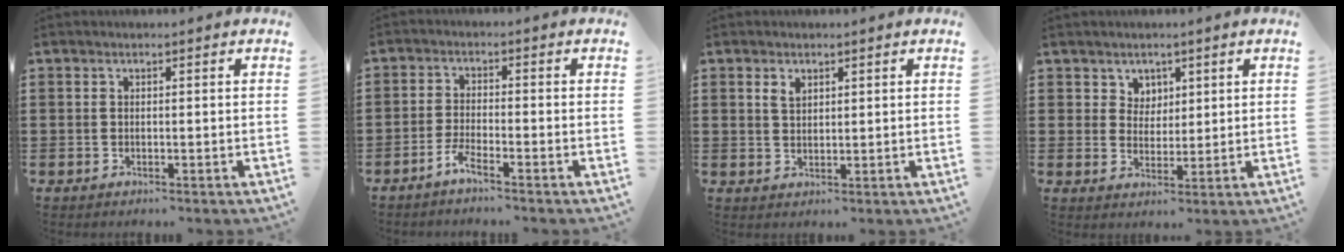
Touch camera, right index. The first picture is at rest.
{"total": 2.6, "force": [-2.1, -0.2, 1.5], "torque": [-0.043, -0.005, -0.044]}
{"total": 1.8, "force": [1.2, 1.0, 0.8], "torque": [-0.019, 0.004, 0.022]}
{"total": 3.5, "force": [2.2, 2.7, 0.2], "torque": [-0.018, 0.012, 0.040]}